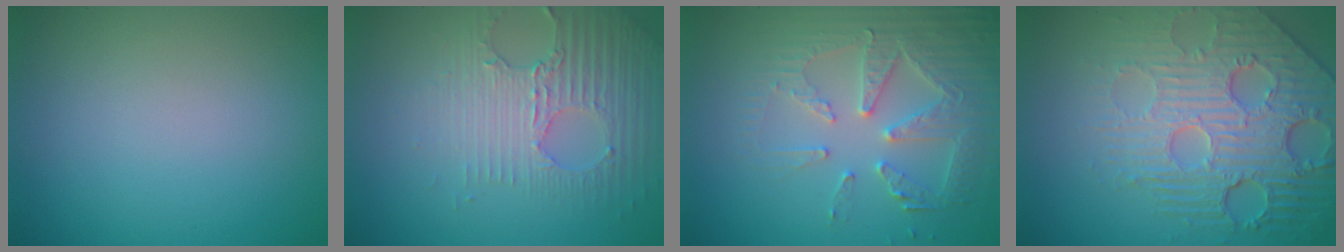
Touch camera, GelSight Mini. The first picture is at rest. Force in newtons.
{"total": 3.8, "press": 3.7, "slide": 0.8}
{"total": 4.5, "press": 4.5, "slide": 0.3}
{"total": 8.1, "press": 5.8, "slide": 5.7}